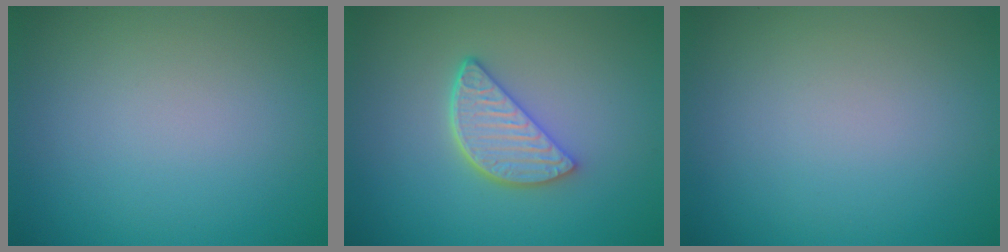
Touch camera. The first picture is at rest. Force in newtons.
{"total": 4.0, "press": 3.2, "slide": 2.5}
{"total": 0.0}